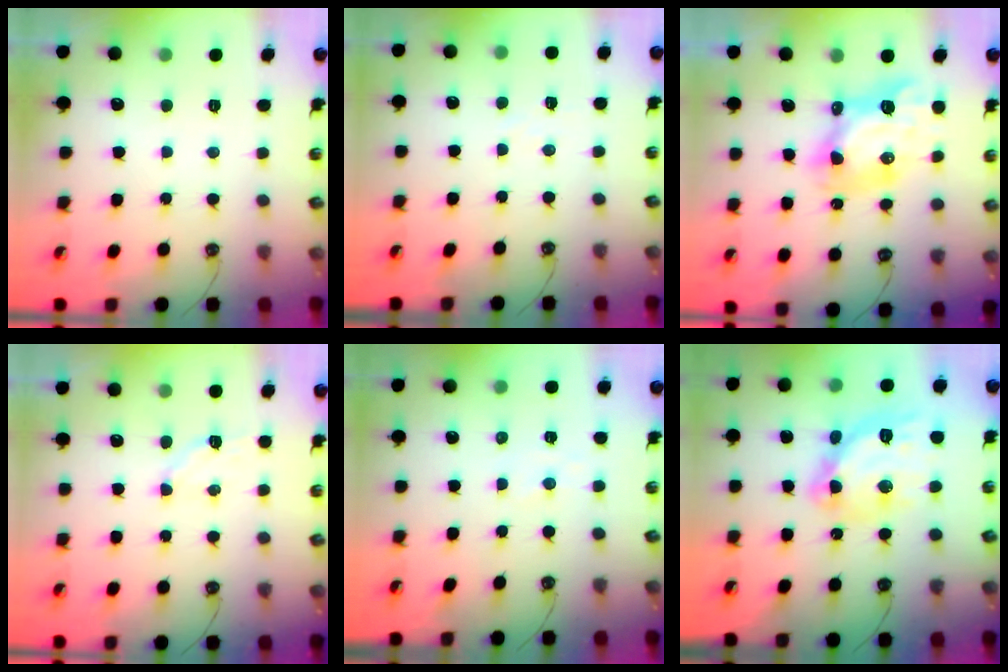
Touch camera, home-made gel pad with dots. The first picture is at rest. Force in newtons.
{"total": 3.8, "press": 3.7, "slide": 0.5}
{"total": 10.7, "press": 10.6, "slide": 0.9}
{"total": 3.4, "press": 3.3, "slide": 0.6}
{"total": 1.4, "press": 1.4, "slide": 0.2}
{"total": 15.7, "press": 15.6, "slide": 1.4}